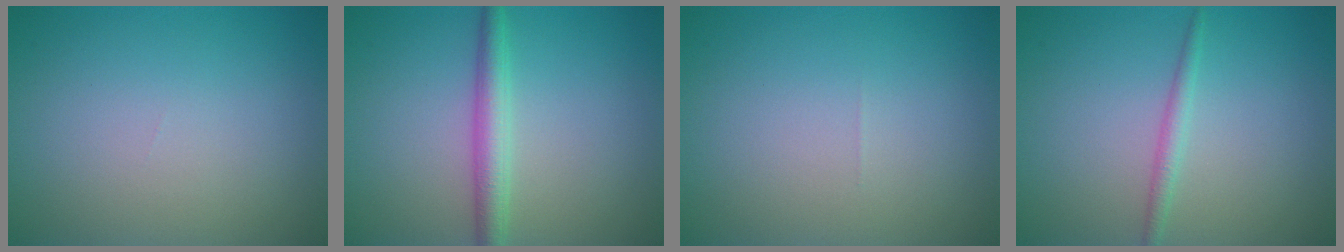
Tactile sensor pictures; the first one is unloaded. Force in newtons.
{"total": 3.0, "press": 3.0, "slide": 0.1}
{"total": 0.0}
{"total": 1.4, "press": 1.4, "slide": 0.1}